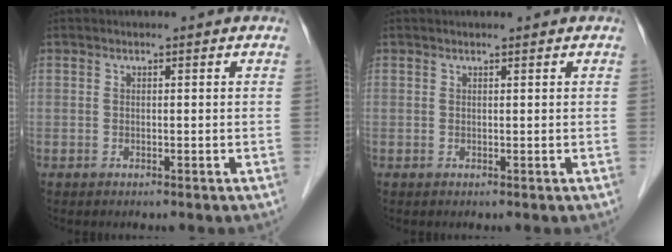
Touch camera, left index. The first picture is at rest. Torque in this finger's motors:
{"motor_torque": [0.07, -0.08, 0.00, 0.01]}